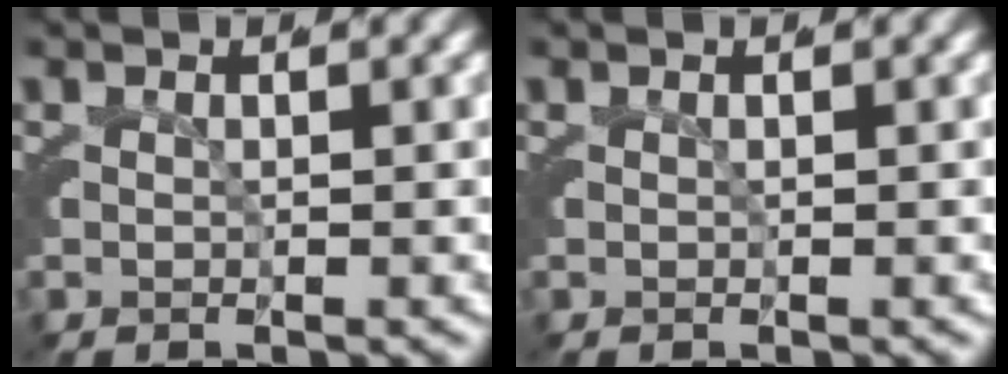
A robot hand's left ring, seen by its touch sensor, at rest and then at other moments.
{"total": 0.0}